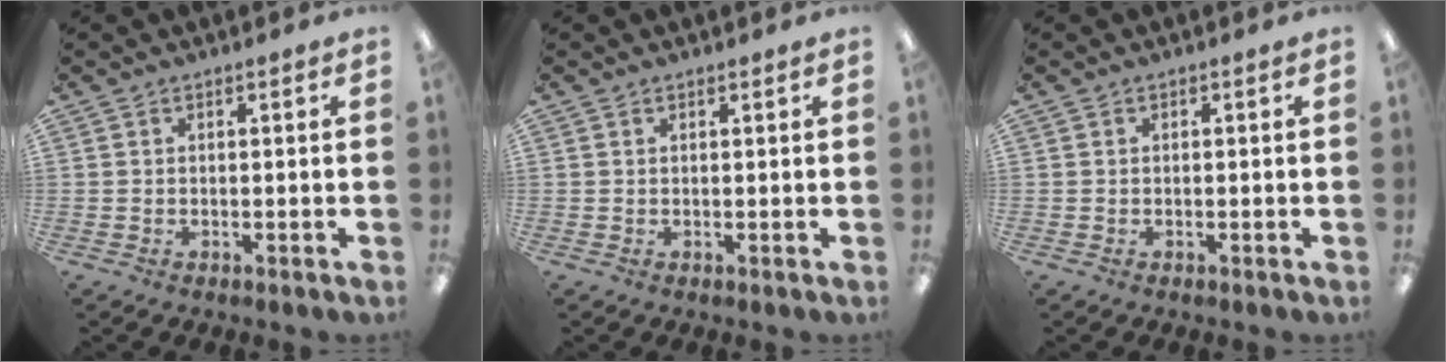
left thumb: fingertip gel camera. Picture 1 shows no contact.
{"total": 0.6, "force": [0.5, 0.0, 0.2], "torque": [-0.006, 0.000, 0.009]}
{"total": 0.0}